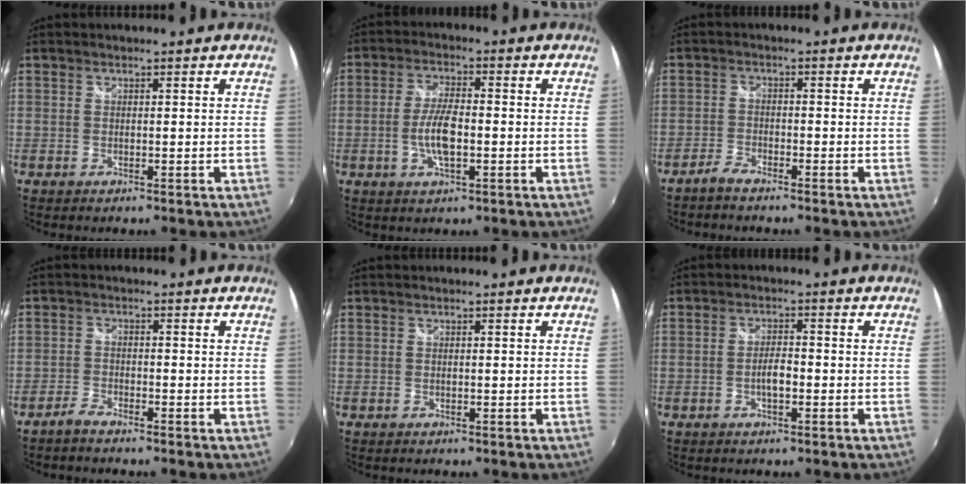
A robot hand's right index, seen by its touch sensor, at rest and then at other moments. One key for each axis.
{"total": 6.7, "fx": -1.5, "fy": 2.1, "fz": 6.2, "tx": -0.127, "ty": 0.002, "tz": -0.029}
{"total": 2.8, "fx": -2.5, "fy": 0.6, "fz": 1.0, "tx": -0.037, "ty": -0.001, "tz": -0.053}
{"total": 2.5, "fx": -2.3, "fy": 0.5, "fz": 0.9, "tx": -0.033, "ty": -0.002, "tz": -0.049}
{"total": 0.0}
{"total": 2.8, "fx": -1.1, "fy": 0.9, "fz": 2.5, "tx": -0.050, "ty": 0.002, "tz": -0.021}